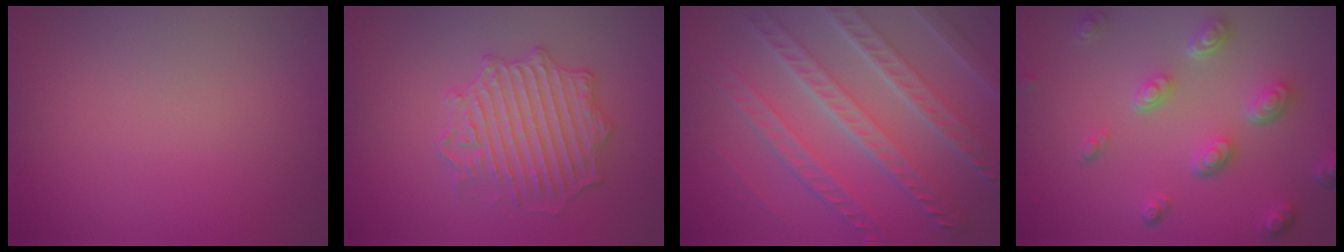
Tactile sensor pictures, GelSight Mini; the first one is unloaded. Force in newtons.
{"total": 4.0, "press": 4.0, "slide": 0.3}
{"total": 8.6, "press": 6.2, "slide": 6.0}
{"total": 4.6, "press": 3.5, "slide": 3.0}